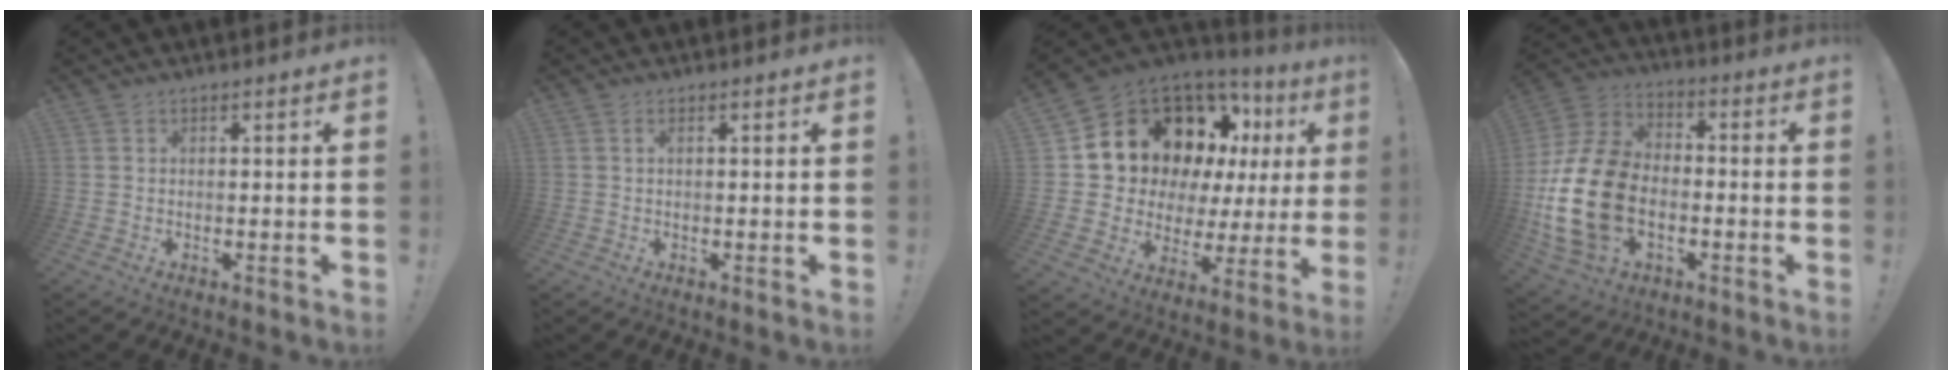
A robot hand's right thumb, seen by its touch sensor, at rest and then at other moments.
{"total": 1.0, "force": [0.4, 0.2, 0.9], "torque": [-0.021, 0.003, 0.008]}
{"total": 16.3, "force": [9.9, 9.6, 8.7], "torque": [-0.136, -0.072, 0.195]}
{"total": 20.6, "force": [-4.6, 14.3, 14.1], "torque": [-0.274, 0.036, -0.070]}